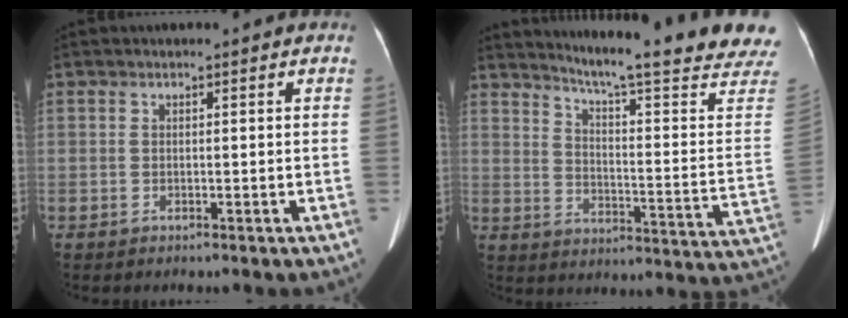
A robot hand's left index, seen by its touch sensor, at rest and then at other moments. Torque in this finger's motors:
{"motor_torque": [0.43, -0.96, 0.02, 0.01]}